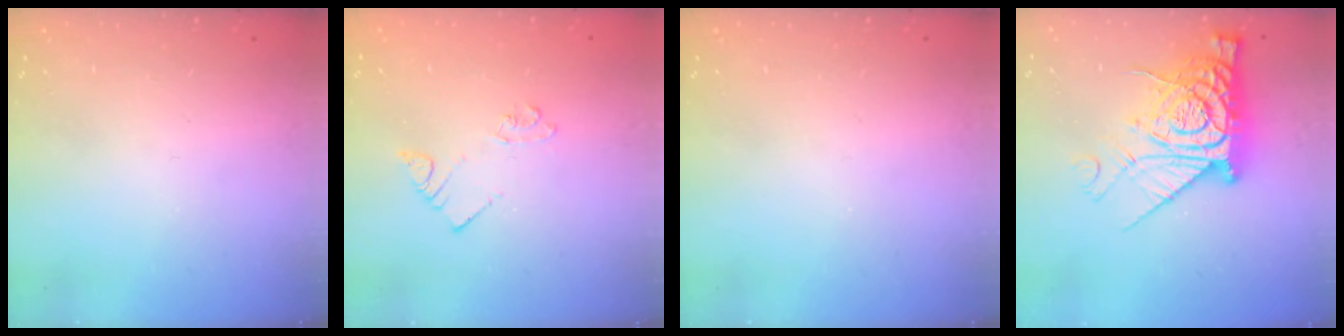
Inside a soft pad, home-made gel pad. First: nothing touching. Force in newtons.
{"total": 1.7, "press": 1.6, "slide": 0.2}
{"total": 0.0}
{"total": 18.8, "press": 18.8, "slide": 1.6}